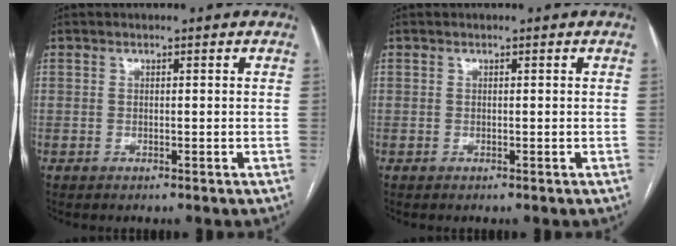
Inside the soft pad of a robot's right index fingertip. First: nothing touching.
{"total": 0.0}